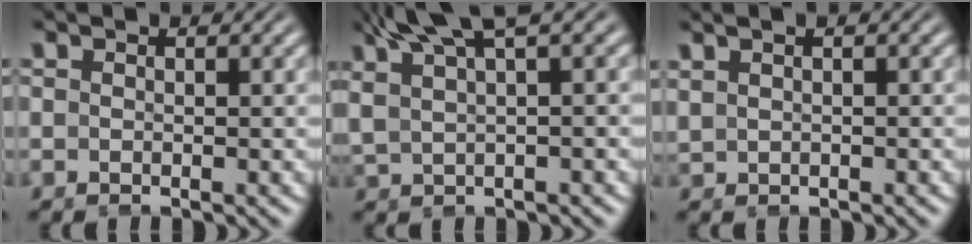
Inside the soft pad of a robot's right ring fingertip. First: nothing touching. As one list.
[{"total": 5.4, "force": [3.6, 1.6, 3.7], "torque": [-0.058, 0.028, 0.053]}, {"total": 1.3, "force": [1.1, 0.1, 0.7], "torque": [-0.009, 0.014, 0.017]}]